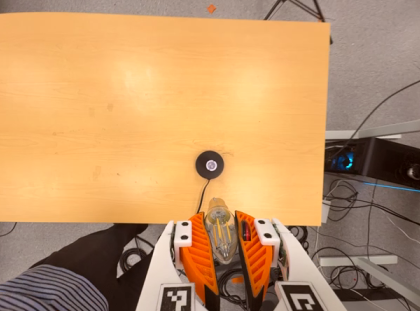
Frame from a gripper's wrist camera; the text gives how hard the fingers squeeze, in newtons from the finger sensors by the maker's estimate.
{"total": 20.3, "left": 24.7, "right": 15.8}